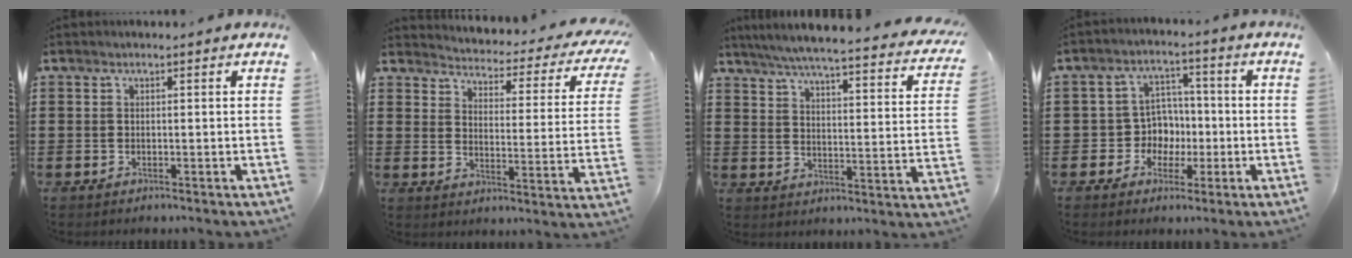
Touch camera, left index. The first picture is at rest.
{"total": 2.5, "force": [2.4, 0.2, 0.7], "torque": [-0.034, -0.029, 0.030]}
{"total": 5.2, "force": [4.7, -0.3, 2.3], "torque": [-0.066, -0.036, 0.074]}
{"total": 5.9, "force": [-0.6, 5.6, 1.5], "torque": [-0.051, 0.009, -0.010]}